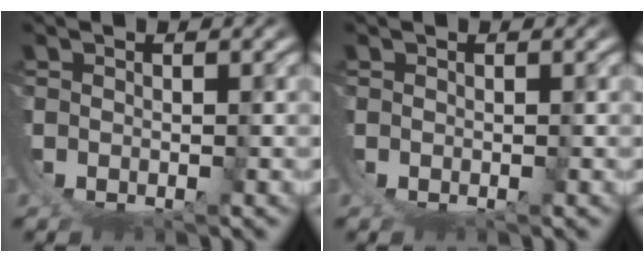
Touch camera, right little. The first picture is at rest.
{"total": 0.0}